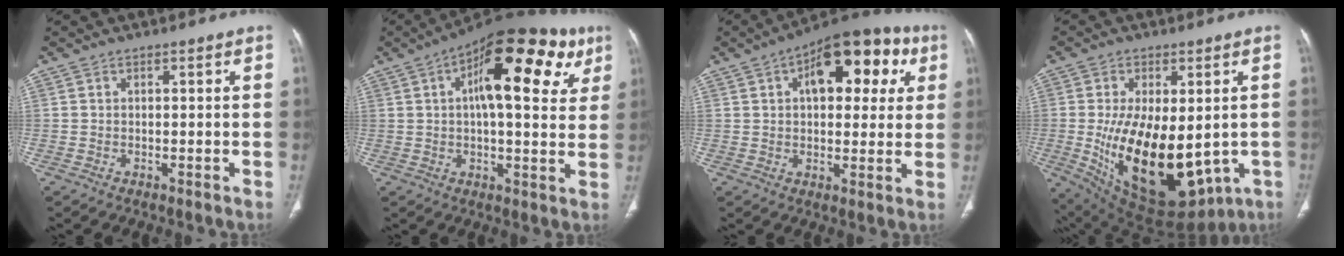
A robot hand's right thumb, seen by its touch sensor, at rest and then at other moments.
{"total": 22.9, "force": [8.3, 9.7, 19.0], "torque": [-0.240, 0.011, 0.110]}
{"total": 19.1, "force": [6.6, 9.9, 15.0], "torque": [-0.158, 0.016, 0.085]}
{"total": 22.5, "force": [-3.2, 12.1, 18.7], "torque": [-0.309, -0.025, -0.010]}